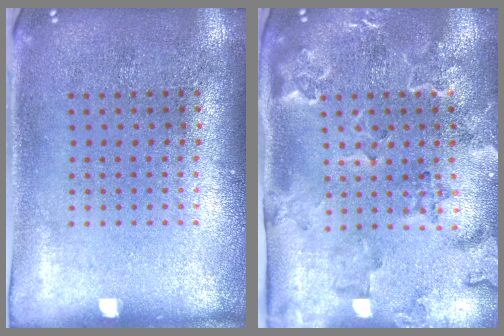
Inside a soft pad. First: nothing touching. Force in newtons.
{"total": 2.2, "press": 2.2, "slide": 0.6}